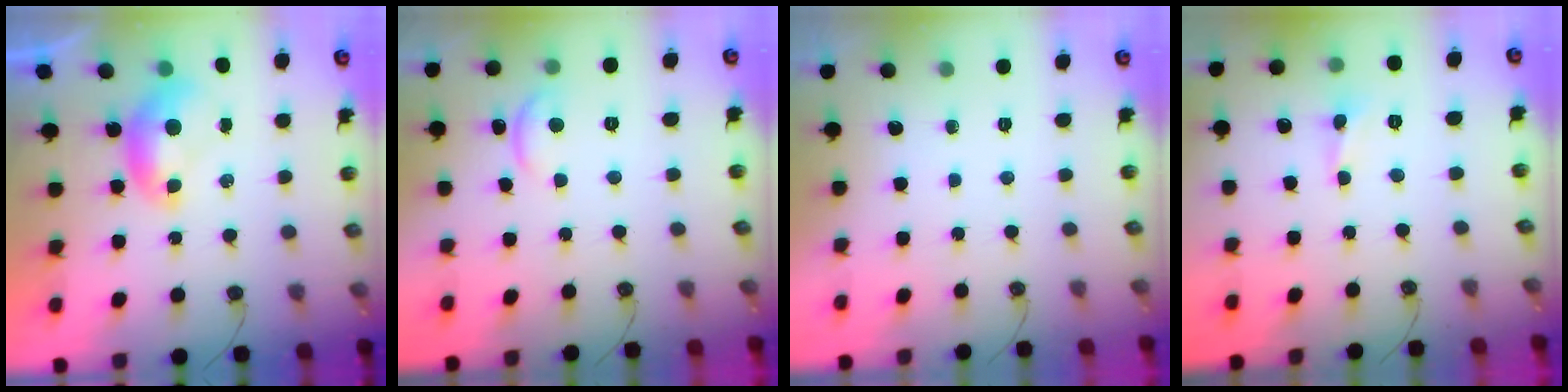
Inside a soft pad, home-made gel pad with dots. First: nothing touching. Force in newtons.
{"total": 1.2, "press": 1.2, "slide": 0.3}
{"total": 0.0}
{"total": 0.0}